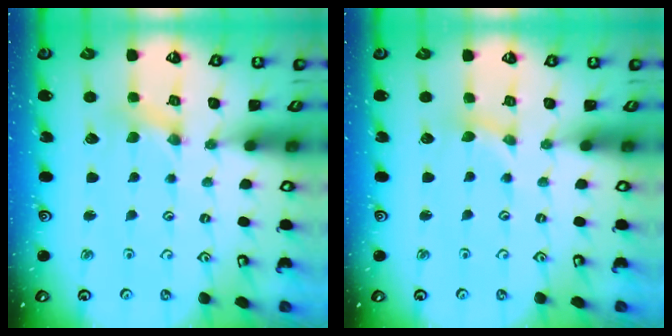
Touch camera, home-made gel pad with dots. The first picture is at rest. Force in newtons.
{"total": 0.9, "press": 0.9, "slide": 0.2}